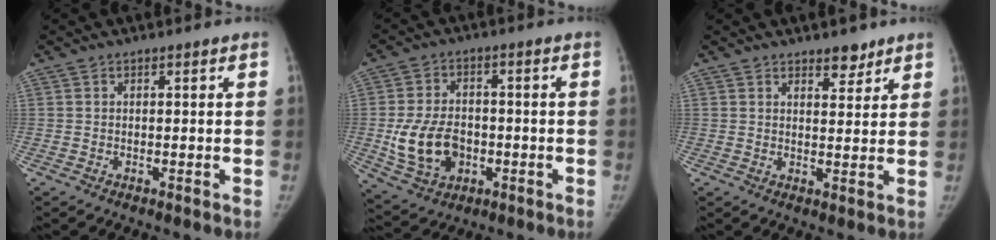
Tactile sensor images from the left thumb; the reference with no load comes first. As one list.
[{"total": 11.6, "force": [-2.2, 8.5, 7.6], "torque": [-0.122, 0.009, -0.027]}, {"total": 3.7, "force": [2.8, 1.7, 1.6], "torque": [0.001, -0.019, 0.044]}]